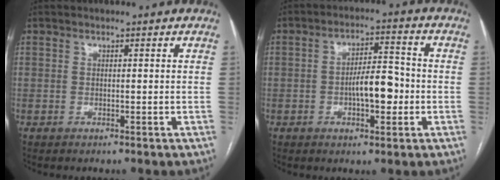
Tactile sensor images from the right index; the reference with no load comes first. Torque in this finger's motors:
{"motor_torque": [1.46, -0.30, 0.65, 0.13]}